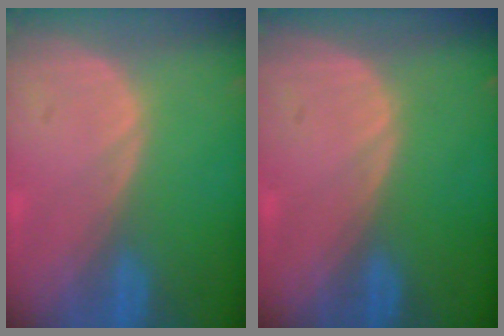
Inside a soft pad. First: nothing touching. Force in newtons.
{"total": 0.0}